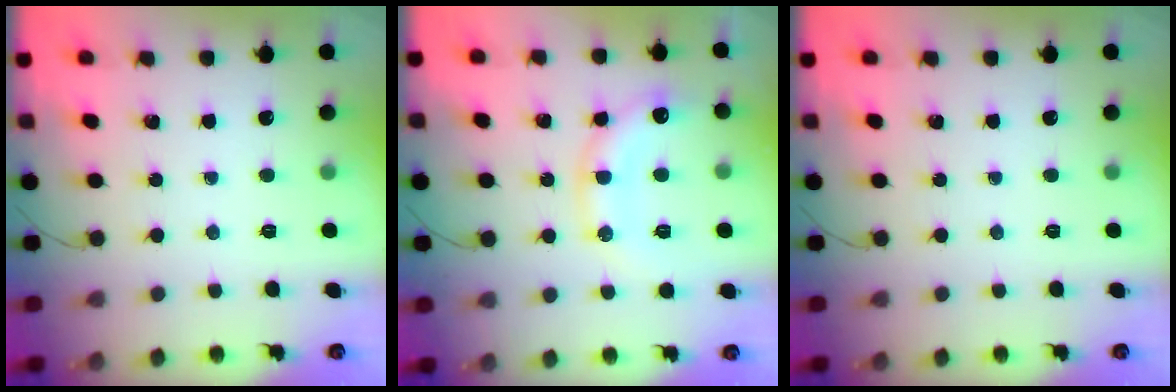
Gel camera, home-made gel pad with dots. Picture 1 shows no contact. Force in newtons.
{"total": 13.8, "press": 13.7, "slide": 1.6}
{"total": 0.0}